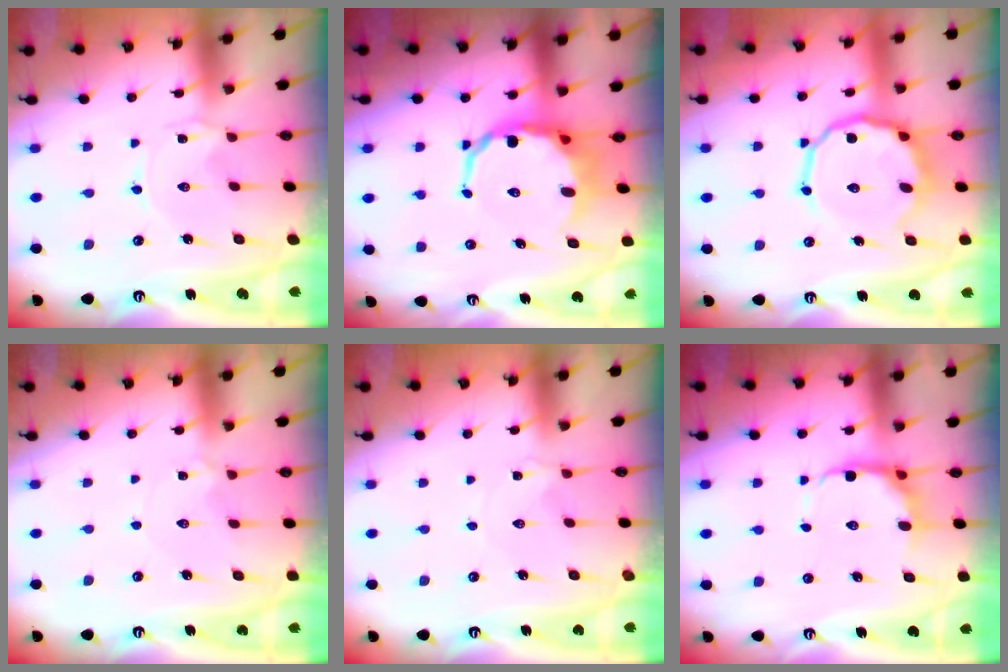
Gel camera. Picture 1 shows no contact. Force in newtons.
{"total": 11.2, "press": 10.8, "slide": 2.8}
{"total": 12.4, "press": 12.1, "slide": 2.6}
{"total": 2.6, "press": 2.6, "slide": 0.5}
{"total": 1.4, "press": 1.4, "slide": 0.2}
{"total": 8.9, "press": 8.2, "slide": 3.4}